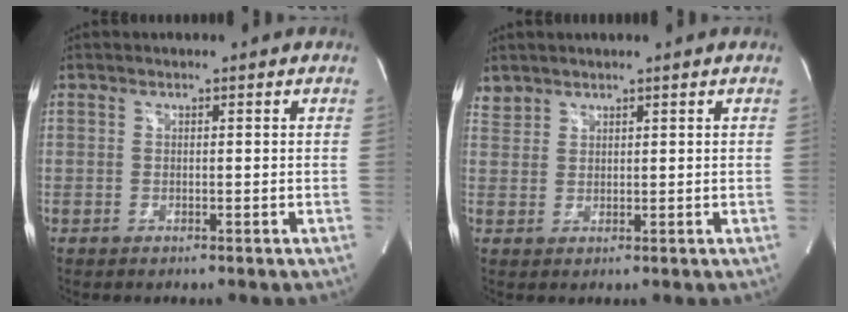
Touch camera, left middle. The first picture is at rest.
{"total": 2.0, "force": [1.8, 0.8, -0.2], "torque": [0.006, 0.008, 0.036]}